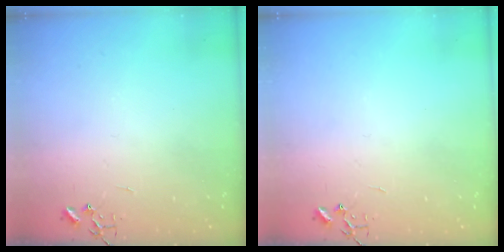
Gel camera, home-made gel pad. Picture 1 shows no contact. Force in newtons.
{"total": 0.0}